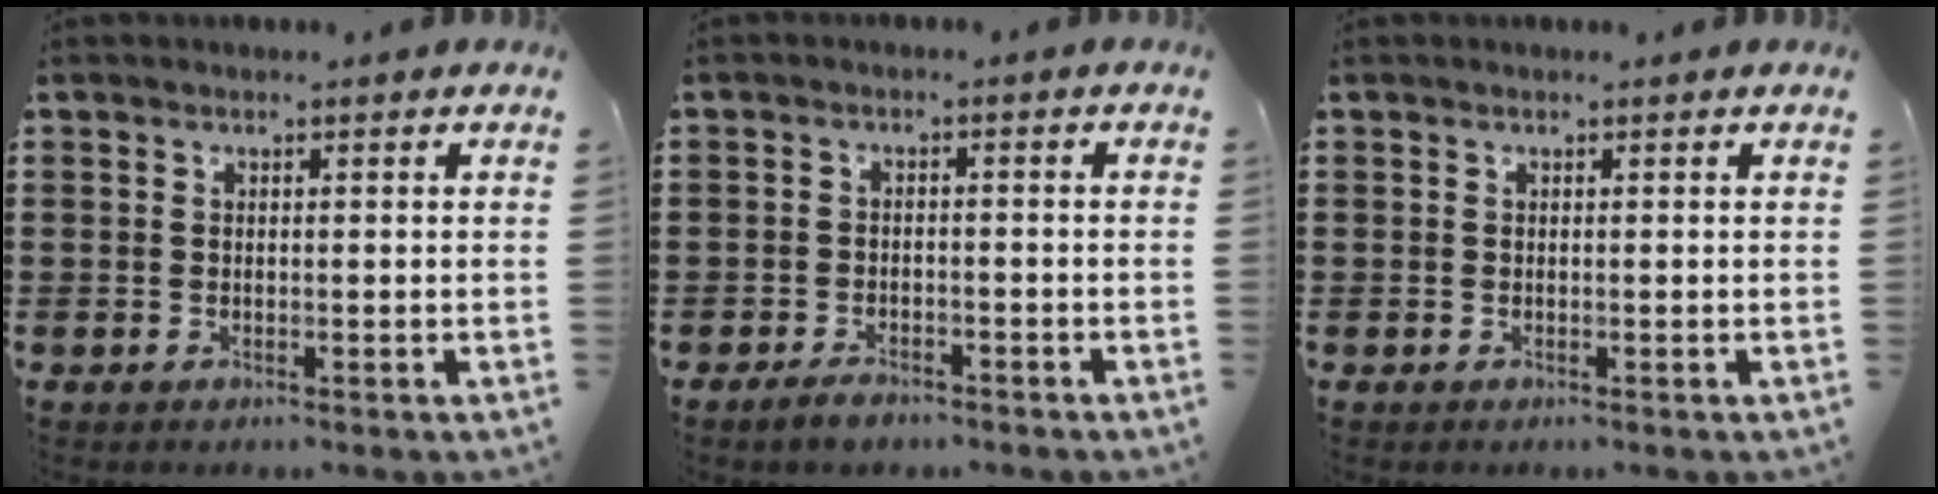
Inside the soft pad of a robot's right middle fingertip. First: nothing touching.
{"total": 2.2, "force": [-1.9, 0.7, 0.9], "torque": [-0.016, 0.004, -0.036]}
{"total": 0.0}